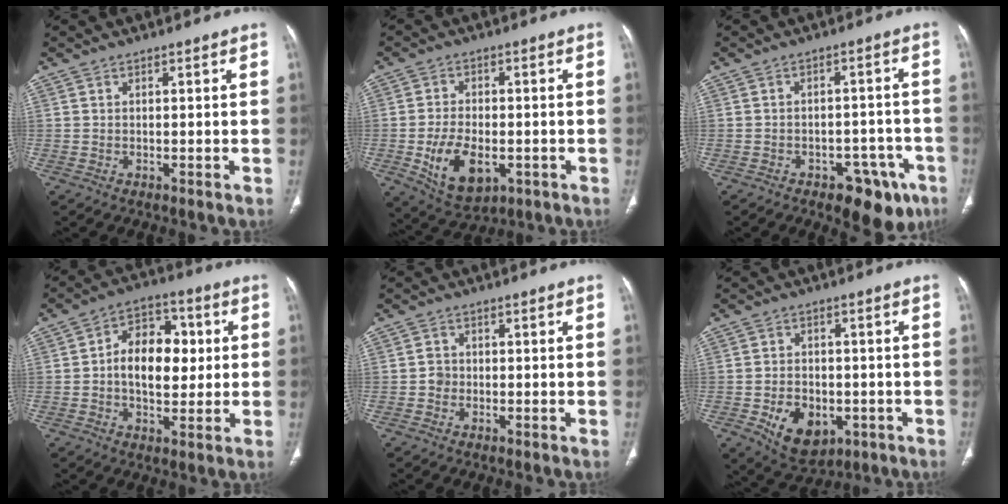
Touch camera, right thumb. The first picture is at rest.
{"total": 11.0, "force": [-3.0, 6.6, 8.3], "torque": [-0.133, 0.003, -0.037]}
{"total": 11.0, "force": [-6.4, 5.9, 6.7], "torque": [-0.046, 0.039, -0.081]}
{"total": 12.5, "force": [0.7, 8.3, 9.4], "torque": [-0.114, 0.018, 0.006]}
{"total": 1.9, "force": [-0.4, 1.7, 0.7], "torque": [-0.002, 0.007, -0.011]}
{"total": 10.5, "force": [-3.6, 7.4, 6.5], "torque": [-0.079, 0.012, -0.042]}